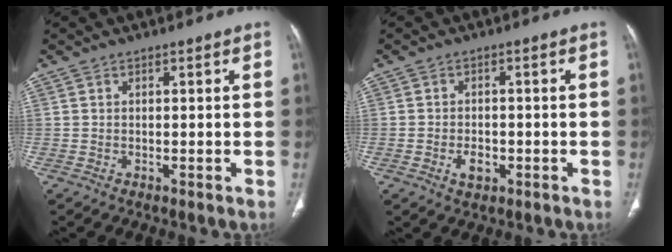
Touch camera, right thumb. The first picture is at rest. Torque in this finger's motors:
{"motor_torque": [0.63, 0.52, 0.49, -0.72, 0.19]}